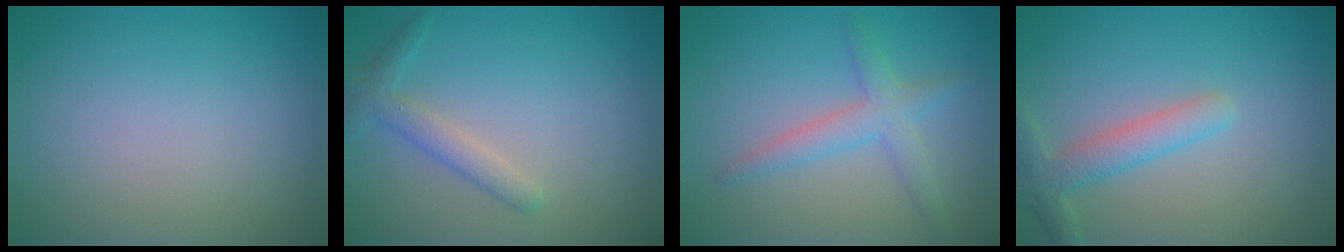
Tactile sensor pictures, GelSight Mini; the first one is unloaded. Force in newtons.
{"total": 2.2, "press": 2.2, "slide": 0.1}
{"total": 2.9, "press": 2.9, "slide": 0.1}
{"total": 3.0, "press": 3.0, "slide": 0.2}